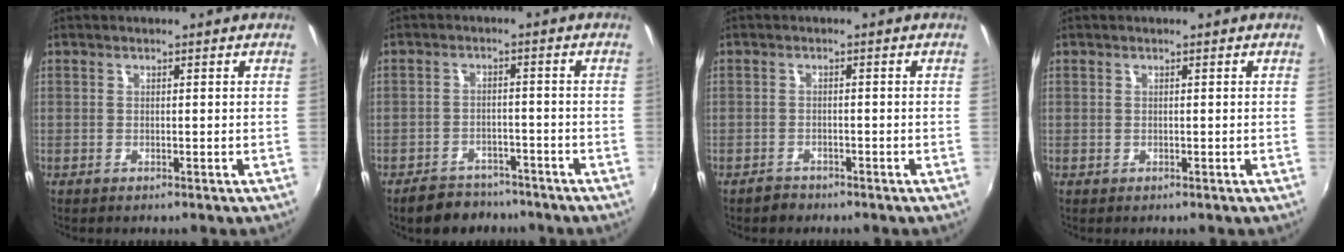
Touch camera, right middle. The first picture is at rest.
{"total": 8.1, "force": [-6.8, 4.0, 2.0], "torque": [-0.055, 0.008, -0.095]}
{"total": 2.0, "force": [-1.6, 1.1, 0.1], "torque": [-0.007, 0.001, -0.028]}
{"total": 0.0}